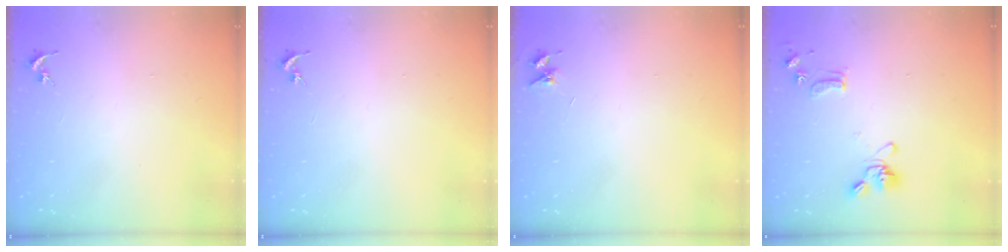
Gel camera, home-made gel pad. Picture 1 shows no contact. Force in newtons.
{"total": 0.0}
{"total": 3.6, "press": 3.6, "slide": 0.5}
{"total": 13.7, "press": 13.6, "slide": 2.1}